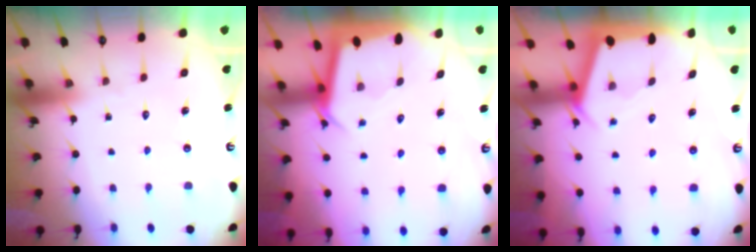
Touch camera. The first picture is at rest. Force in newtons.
{"total": 2.8, "press": 2.8, "slide": 0.0}
{"total": 2.4, "press": 2.3, "slide": 0.3}